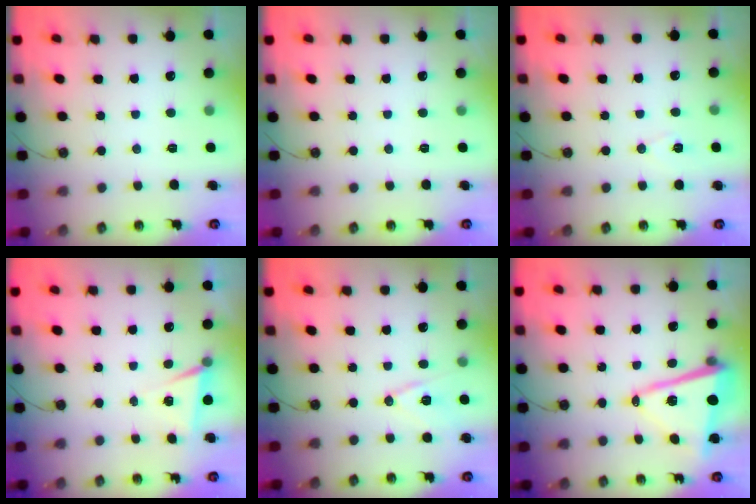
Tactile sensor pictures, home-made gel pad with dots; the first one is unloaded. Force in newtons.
{"total": 0.0}
{"total": 7.6, "press": 6.2, "slide": 4.4}
{"total": 5.2, "press": 2.7, "slide": 4.4}
{"total": 11.2, "press": 10.7, "slide": 3.3}
{"total": 13.0, "press": 12.9, "slide": 1.8}